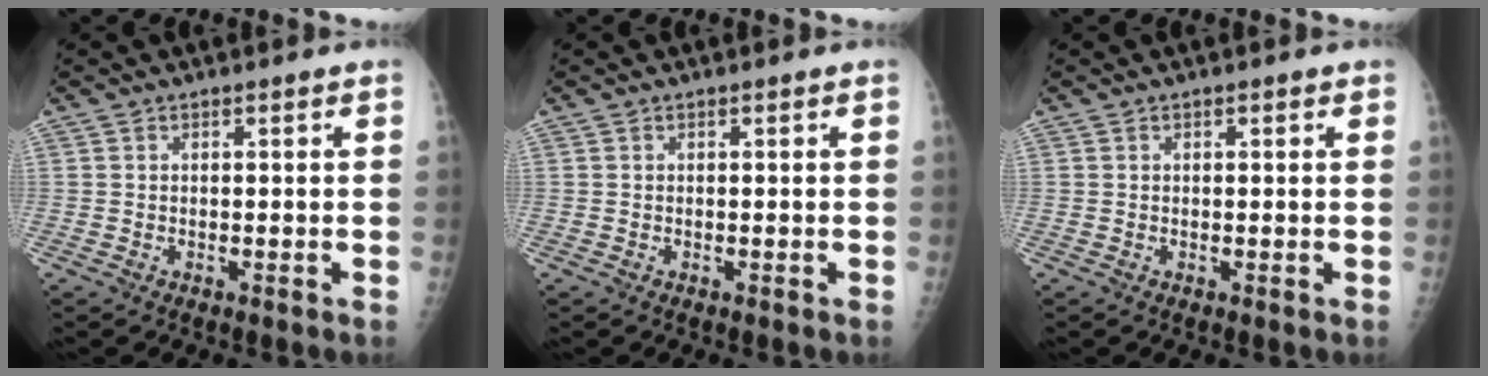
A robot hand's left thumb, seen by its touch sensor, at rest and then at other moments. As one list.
[{"total": 0.0}, {"total": 0.6, "force": [0.3, 0.3, 0.5], "torque": [-0.007, 0.000, 0.003]}]